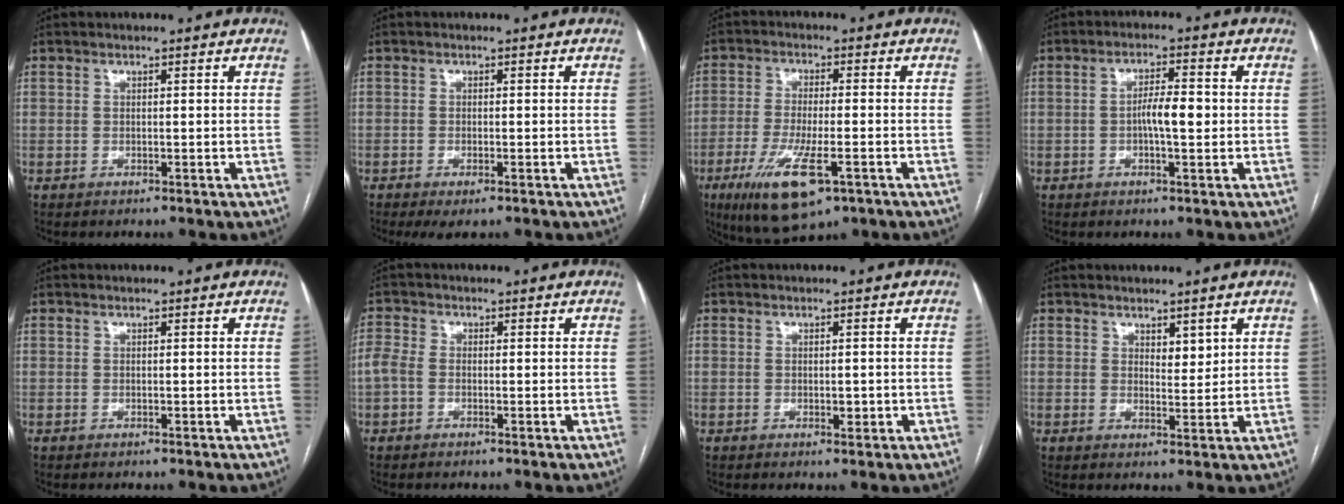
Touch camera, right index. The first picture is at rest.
{"total": 2.7, "force": [-1.6, 0.7, 2.0], "torque": [-0.031, -0.005, -0.023]}
{"total": 11.5, "force": [-5.6, 2.7, 9.7], "torque": [-0.186, -0.028, -0.089]}
{"total": 4.6, "force": [-0.4, 1.0, 4.4], "torque": [-0.080, 0.006, -0.008]}
{"total": 0.0}
{"total": 2.8, "force": [-0.6, 1.8, 2.0], "torque": [-0.057, 0.011, -0.017]}
{"total": 1.5, "force": [-0.2, 0.7, 1.3], "torque": [-0.019, -0.002, -0.001]}
{"total": 2.3, "force": [1.5, 1.1, 1.5], "torque": [-0.020, -0.007, 0.029]}